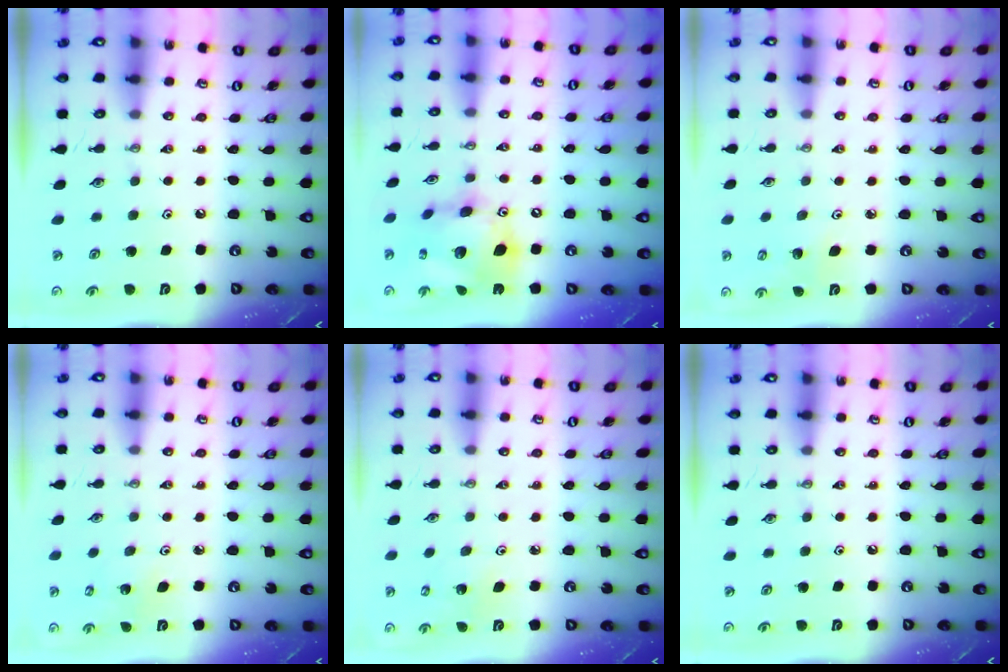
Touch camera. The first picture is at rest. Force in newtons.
{"total": 18.6, "press": 18.5, "slide": 2.1}
{"total": 3.5, "press": 2.9, "slide": 1.9}
{"total": 2.7, "press": 2.7, "slide": 0.2}
{"total": 2.7, "press": 2.7, "slide": 0.2}
{"total": 0.0}